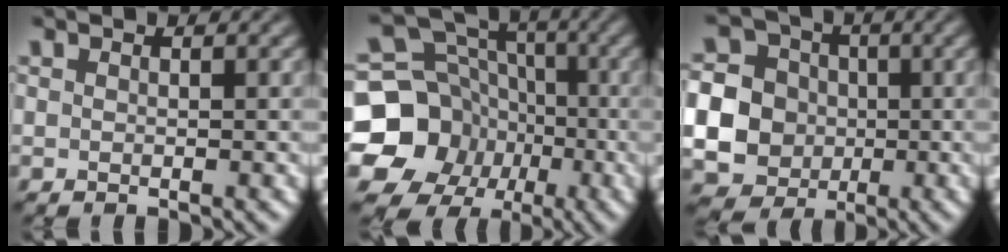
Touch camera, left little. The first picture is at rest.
{"total": 13.5, "force": [-4.4, 12.0, 4.2], "torque": [-0.097, -0.021, -0.098]}
{"total": 16.5, "force": [-2.3, 15.7, 4.2], "torque": [-0.124, -0.019, -0.065]}